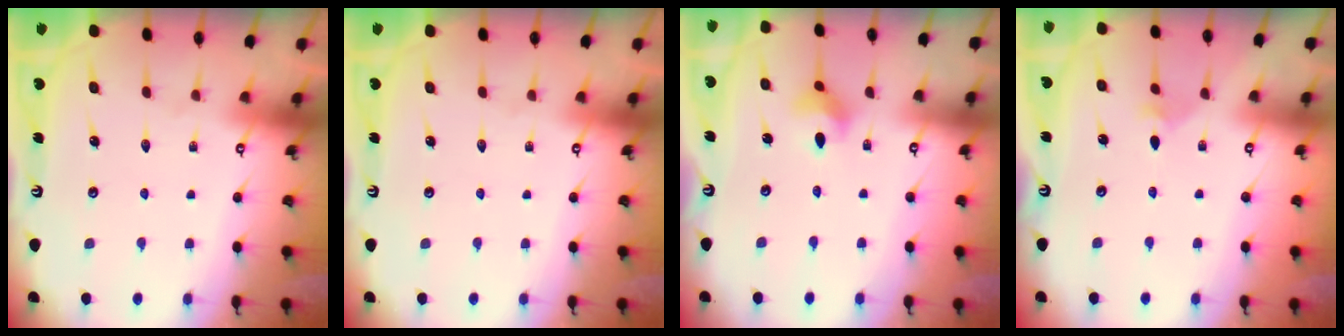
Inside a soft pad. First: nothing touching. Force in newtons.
{"total": 0.0}
{"total": 5.1, "press": 5.0, "slide": 1.3}
{"total": 1.9, "press": 1.9, "slide": 0.3}